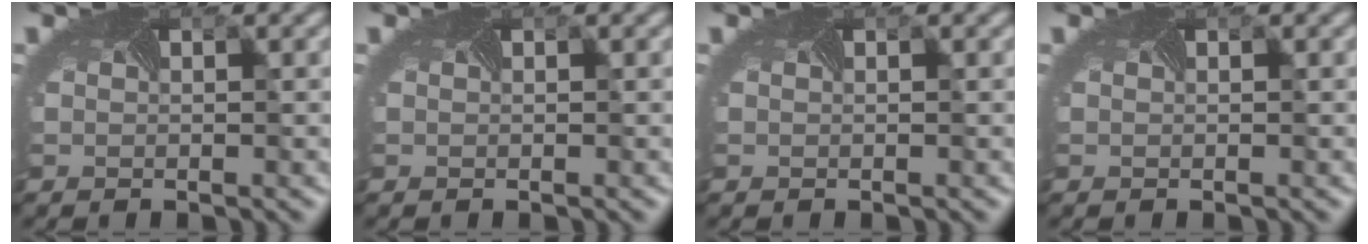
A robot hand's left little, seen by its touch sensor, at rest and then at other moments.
{"total": 0.0}
{"total": 0.0}
{"total": 0.0}